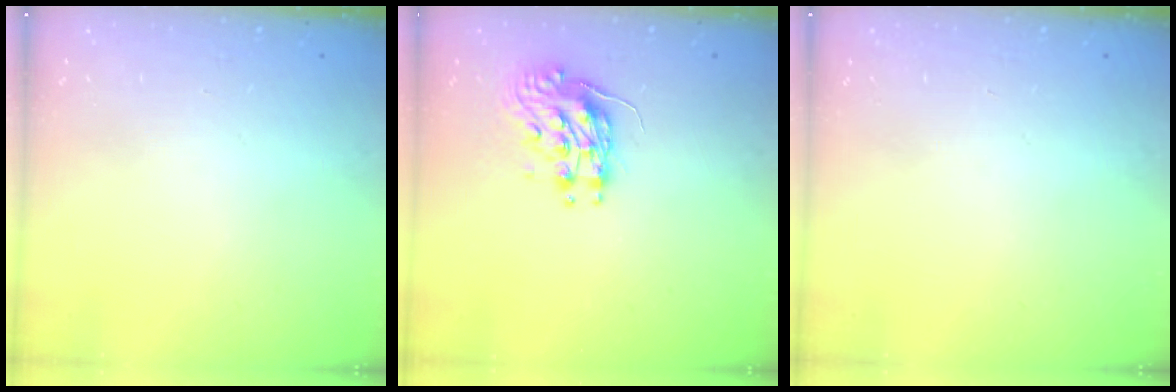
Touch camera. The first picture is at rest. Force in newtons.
{"total": 9.3, "press": 9.3, "slide": 0.1}
{"total": 0.0}